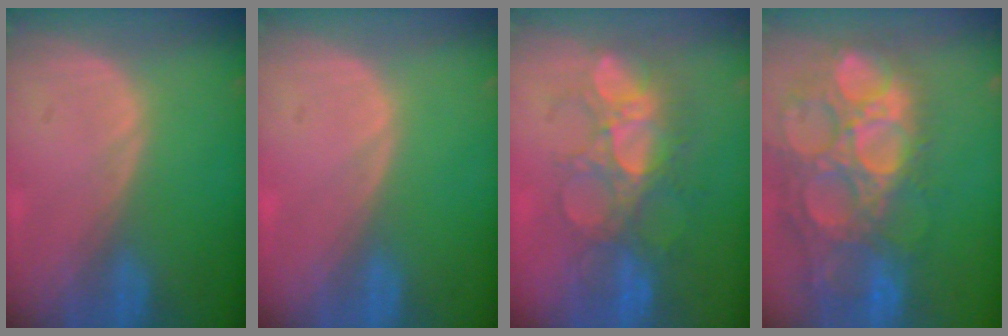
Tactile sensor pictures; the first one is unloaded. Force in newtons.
{"total": 0.0}
{"total": 8.8, "press": 8.5, "slide": 2.3}
{"total": 15.7, "press": 13.0, "slide": 8.9}